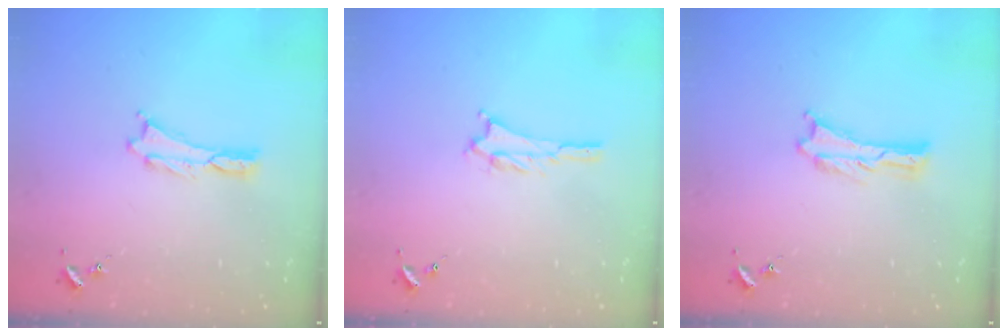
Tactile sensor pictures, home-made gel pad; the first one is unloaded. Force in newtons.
{"total": 1.2, "press": 1.2, "slide": 0.2}
{"total": 0.0}